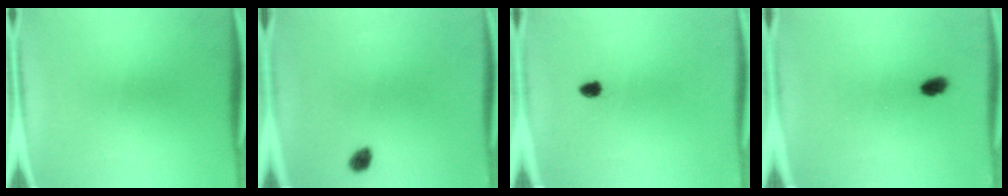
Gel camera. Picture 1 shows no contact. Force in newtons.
{"total": 2.2}
{"total": 1.4}
{"total": 2.3}